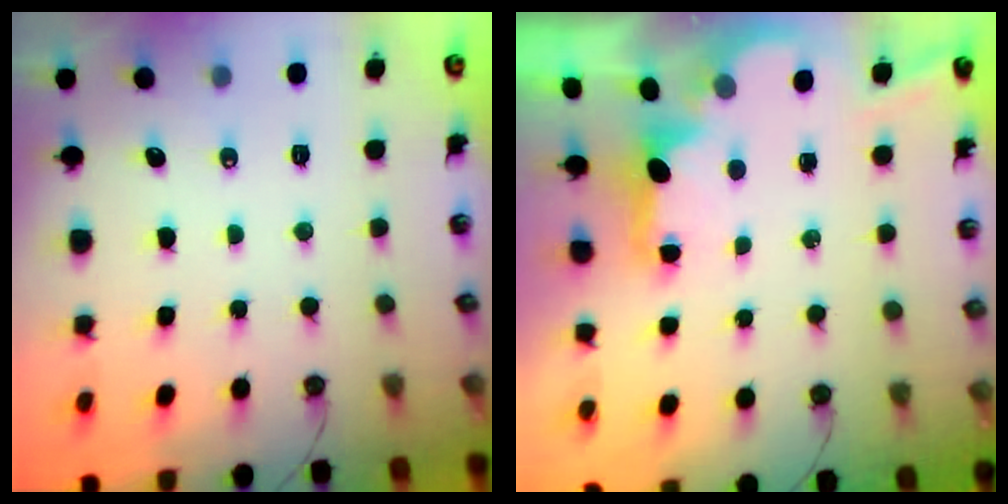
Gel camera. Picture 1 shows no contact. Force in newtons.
{"total": 2.0, "press": 2.0, "slide": 0.6}